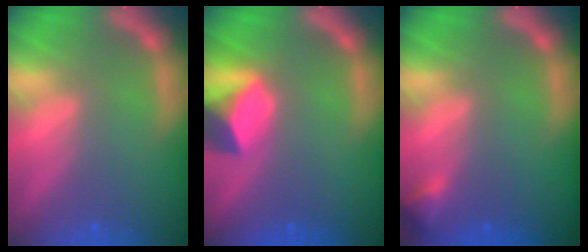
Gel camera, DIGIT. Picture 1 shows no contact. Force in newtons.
{"total": 4.9}
{"total": 1.4}